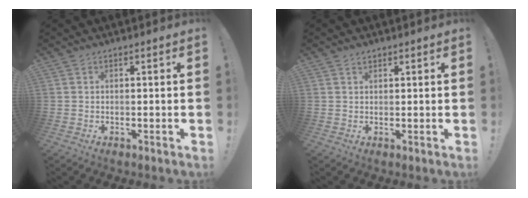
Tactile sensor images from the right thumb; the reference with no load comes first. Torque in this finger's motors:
{"motor_torque": [-0.12, 0.70, 0.33, 0.11, -0.03]}